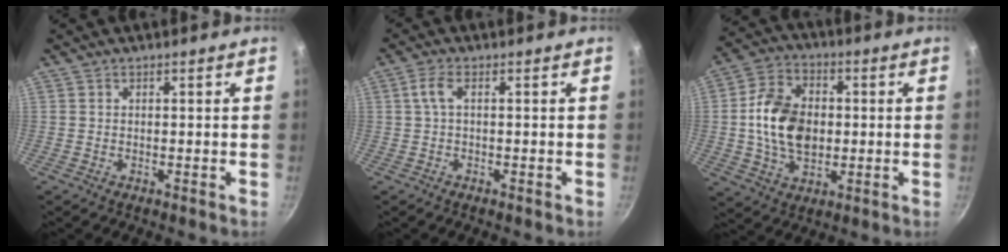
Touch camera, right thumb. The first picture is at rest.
{"total": 2.8, "force": [-0.1, 0.8, 2.7], "torque": [-0.067, 0.007, -0.003]}
{"total": 14.1, "force": [0.1, 9.7, 10.2], "torque": [-0.161, 0.011, -0.005]}